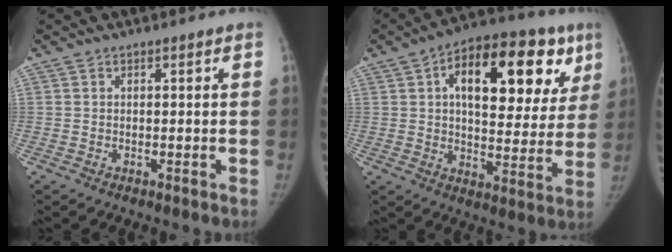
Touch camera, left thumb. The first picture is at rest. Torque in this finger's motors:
{"motor_torque": [1.43, 1.50, 2.06, -0.71, 0.13]}